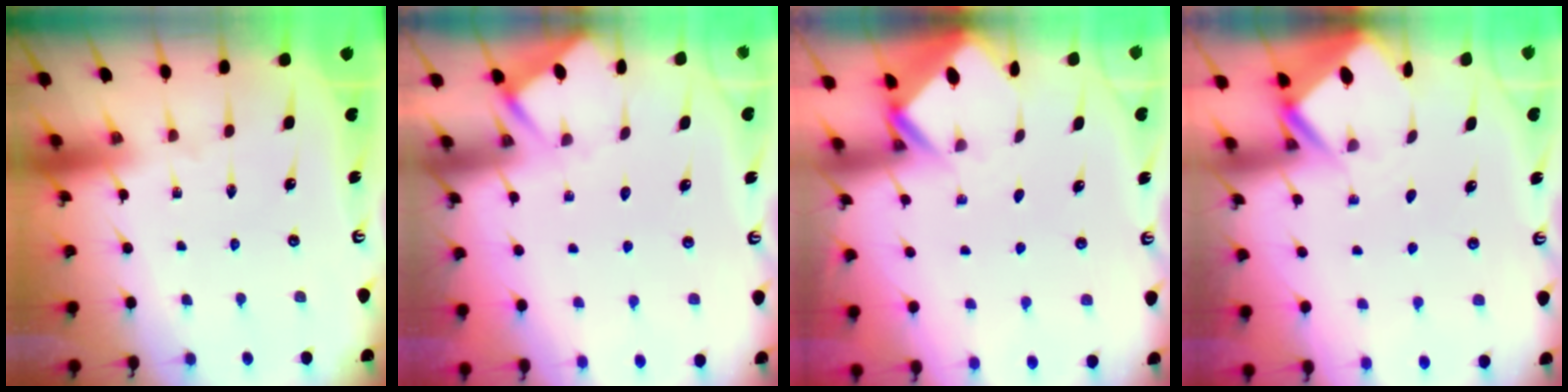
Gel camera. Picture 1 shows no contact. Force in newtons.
{"total": 4.4, "press": 4.4, "slide": 0.4}
{"total": 2.7, "press": 2.7, "slide": 0.1}
{"total": 2.4, "press": 2.4, "slide": 0.1}